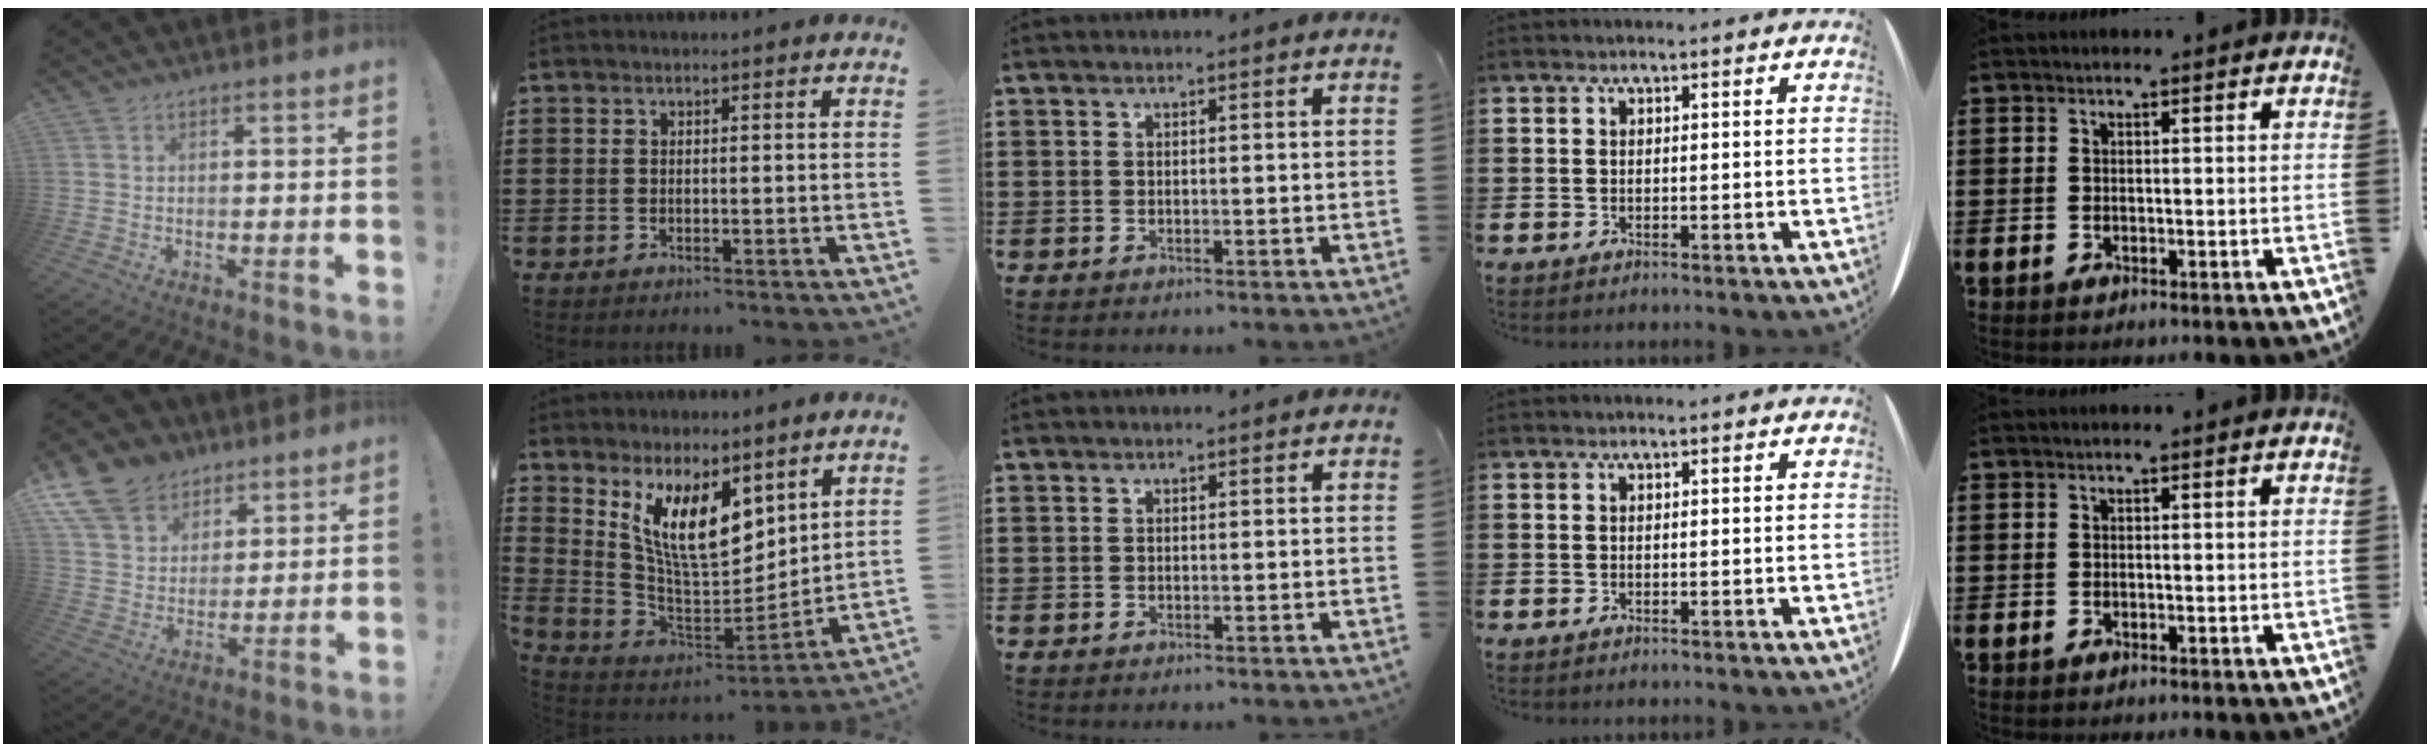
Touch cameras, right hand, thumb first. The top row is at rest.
{"thumb": {"total": 13.1, "force": [8.3, 9.3, 3.8], "torque": [-0.066, -0.057, 0.163]}, "index": {"total": 10.8, "force": [6.0, 4.3, 7.8], "torque": [-0.170, -0.024, 0.115]}}